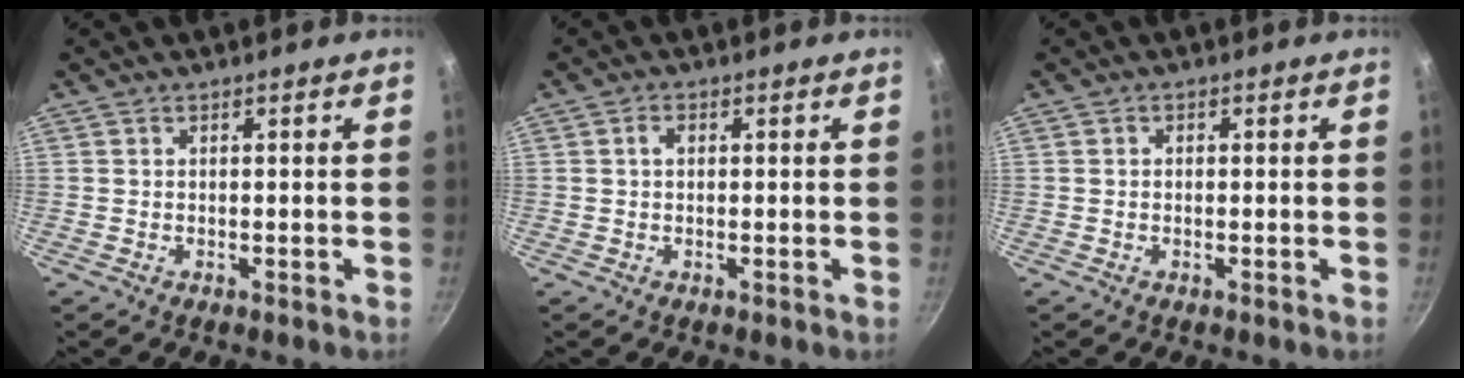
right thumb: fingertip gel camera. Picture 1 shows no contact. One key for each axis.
{"total": 1.6, "fx": 0.2, "fy": 1.1, "fz": 1.2, "tx": -0.018, "ty": 0.005, "tz": 0.003}
{"total": 0.7, "fx": -0.1, "fy": 0.6, "fz": 0.4, "tx": -0.006, "ty": 0.005, "tz": 0.000}